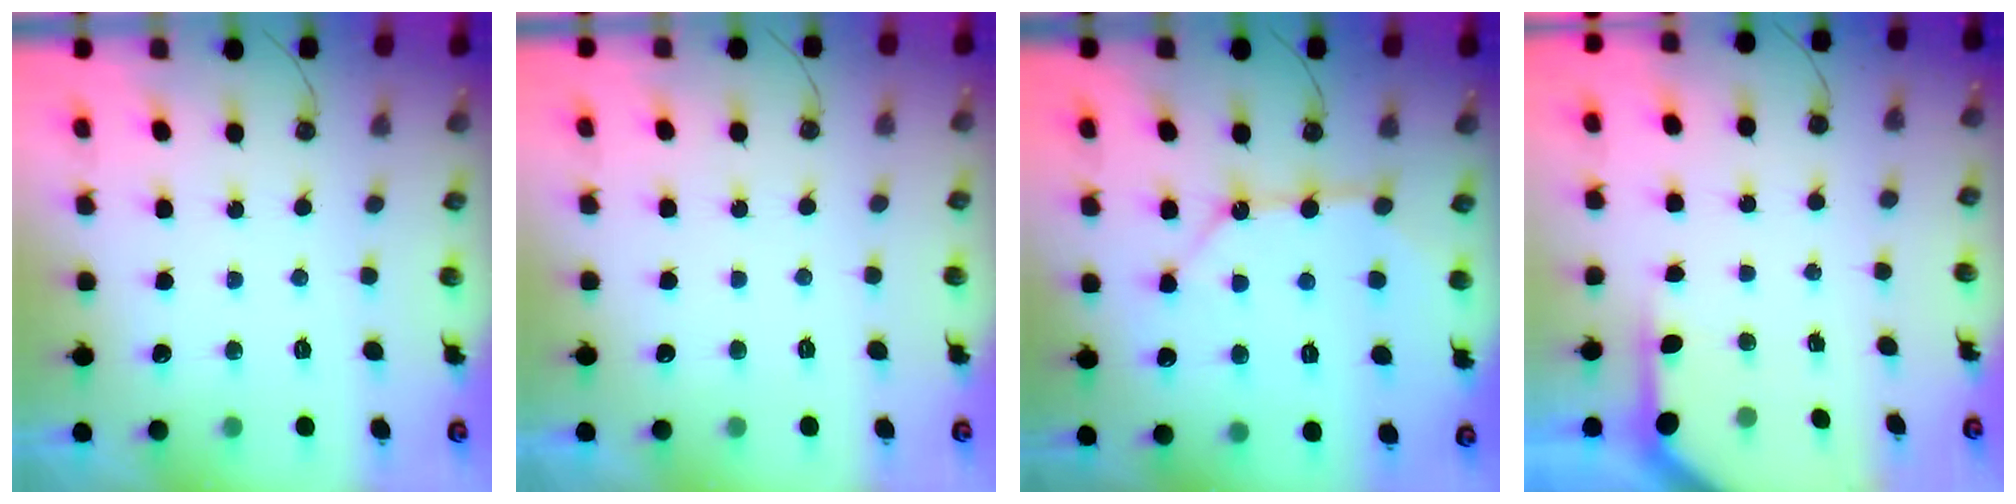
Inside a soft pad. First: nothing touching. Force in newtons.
{"total": 0.0}
{"total": 11.4, "press": 11.4, "slide": 0.9}
{"total": 4.2, "press": 4.2, "slide": 0.4}